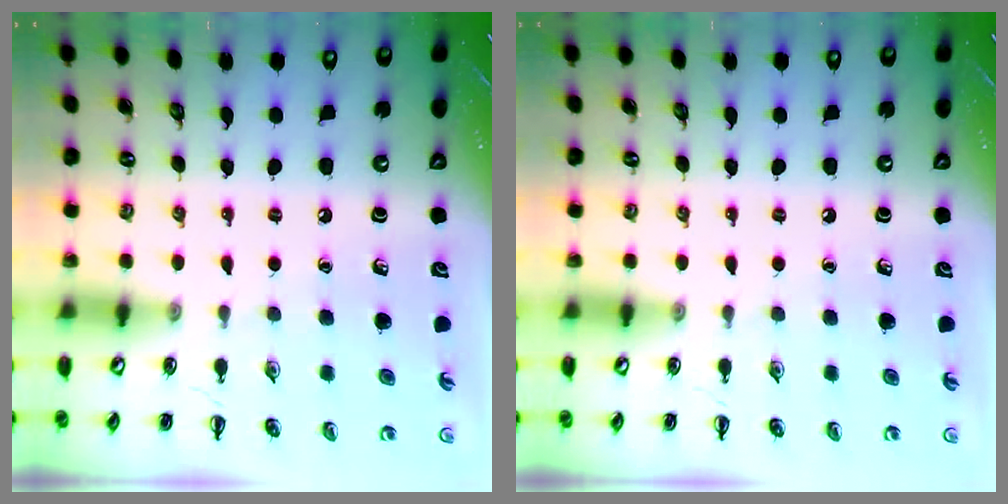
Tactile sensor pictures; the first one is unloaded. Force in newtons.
{"total": 0.0}